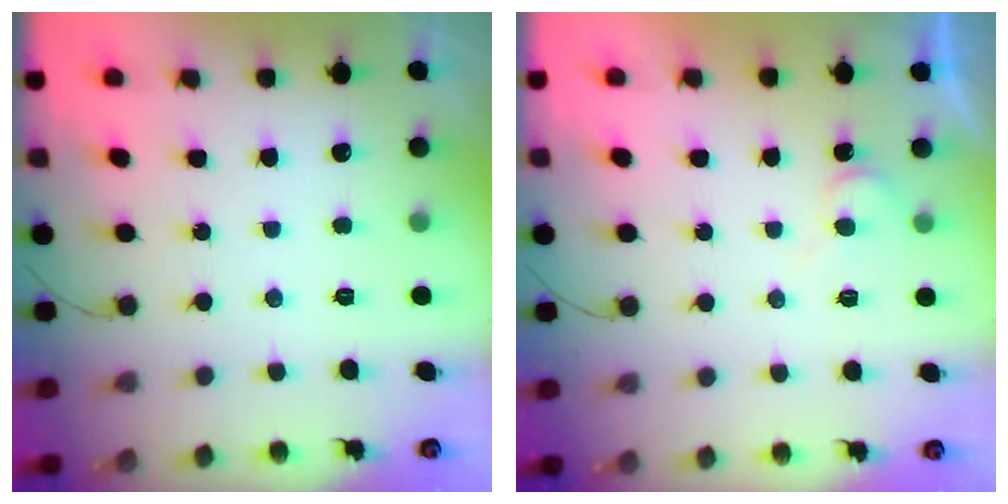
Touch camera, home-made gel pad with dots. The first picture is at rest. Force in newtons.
{"total": 5.9, "press": 5.9, "slide": 0.6}